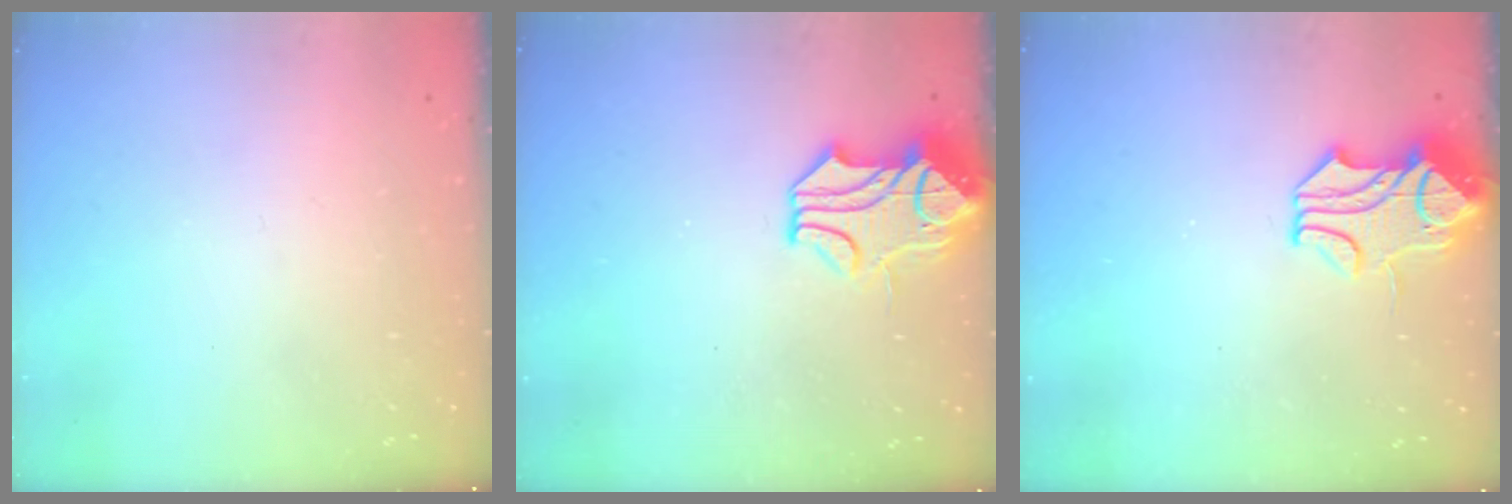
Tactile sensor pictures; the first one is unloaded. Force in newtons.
{"total": 2.1, "press": 1.5, "slide": 1.5}
{"total": 1.8, "press": 1.1, "slide": 1.4}